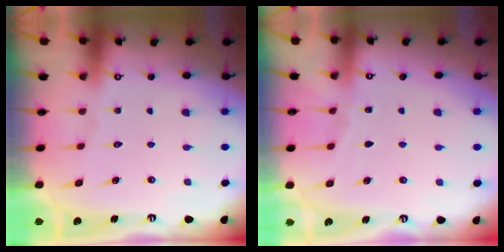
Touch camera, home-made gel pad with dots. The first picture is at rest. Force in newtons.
{"total": 2.2, "press": 2.1, "slide": 0.4}